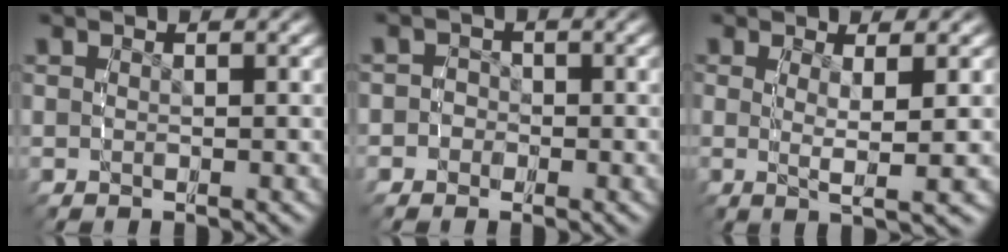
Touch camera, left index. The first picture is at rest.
{"total": 1.8, "force": [-0.9, 1.6, -0.1], "torque": [0.012, 0.002, -0.026]}
{"total": 4.4, "force": [0.1, 0.8, 4.3], "torque": [-0.066, -0.007, 0.006]}